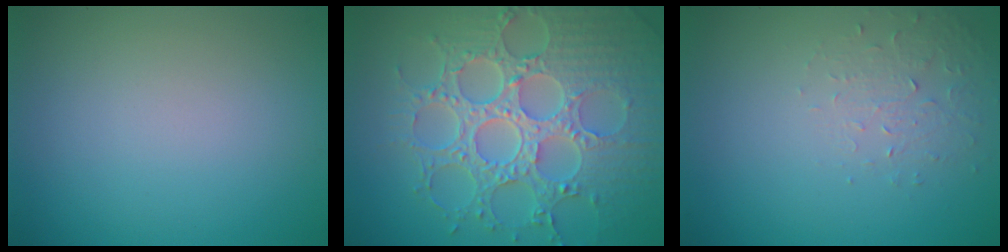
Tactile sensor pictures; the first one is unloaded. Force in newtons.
{"total": 8.7, "press": 6.5, "slide": 5.8}
{"total": 1.4, "press": 0.7, "slide": 1.2}